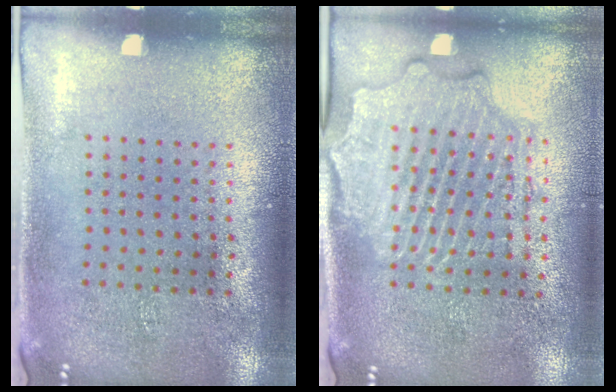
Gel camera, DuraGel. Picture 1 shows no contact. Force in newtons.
{"total": 2.3, "press": 2.2, "slide": 0.5}